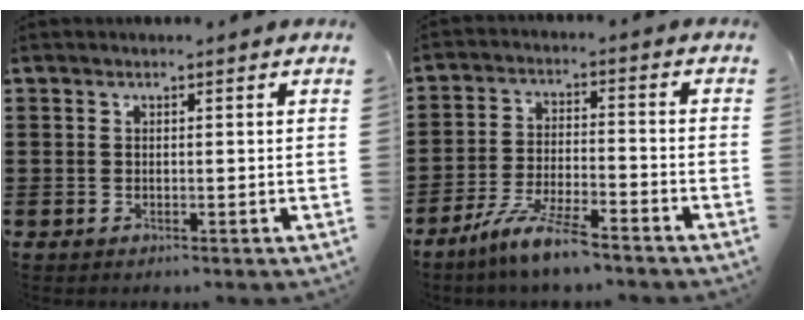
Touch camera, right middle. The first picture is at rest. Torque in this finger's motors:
{"motor_torque": [2.14, 0.00, 0.42, 0.13]}